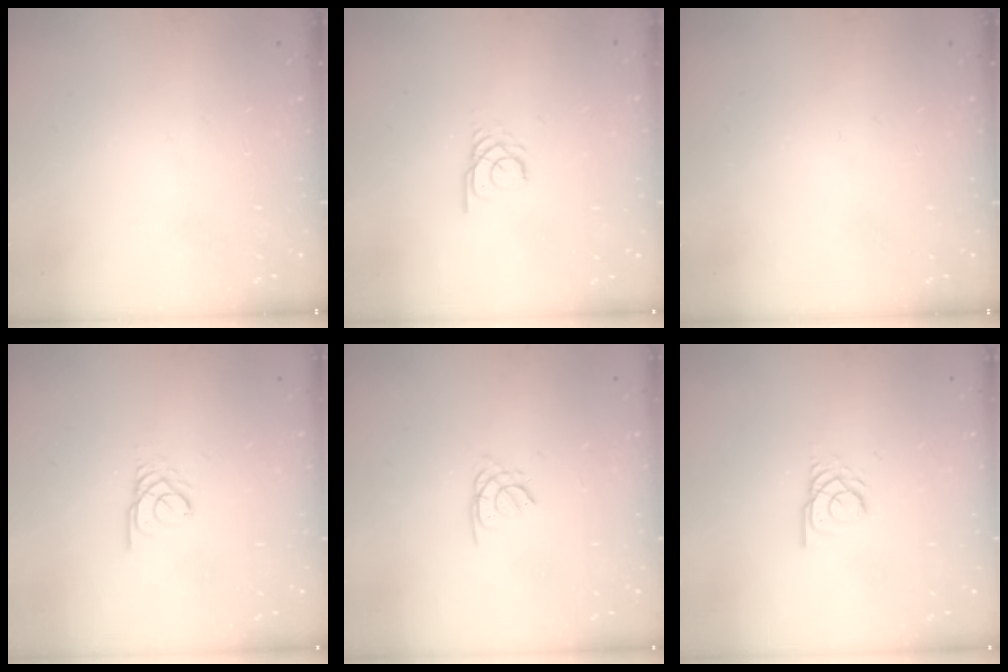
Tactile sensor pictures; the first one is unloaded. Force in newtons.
{"total": 2.2, "press": 2.2, "slide": 0.2}
{"total": 0.0}
{"total": 2.6, "press": 2.6, "slide": 0.1}
{"total": 1.4, "press": 1.4, "slide": 0.4}
{"total": 2.9, "press": 2.9, "slide": 0.1}